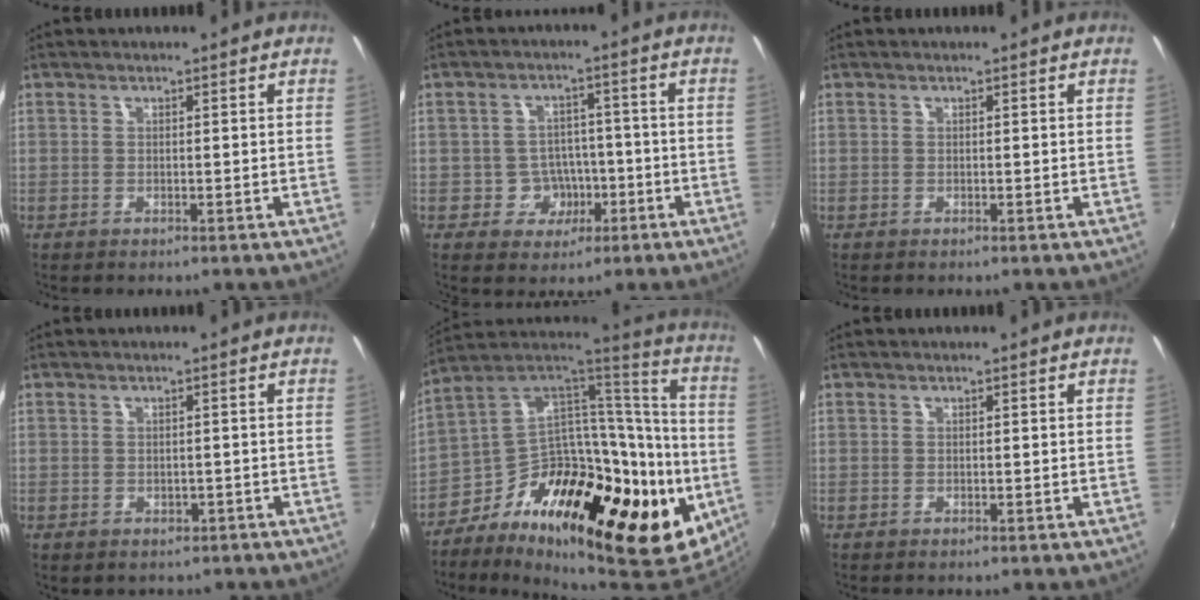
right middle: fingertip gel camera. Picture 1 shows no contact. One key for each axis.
{"total": 5.8, "fx": -2.1, "fy": 5.3, "fz": 1.2, "tx": -0.029, "ty": 0.018, "tz": -0.019}
{"total": 0.0}
{"total": 1.8, "fx": -0.7, "fy": 1.6, "fz": 0.5, "tx": -0.009, "ty": -0.005, "tz": -0.006}
{"total": 33.3, "fx": -12.2, "fy": 17.4, "fz": 25.6, "tx": -0.394, "ty": 0.015, "tz": -0.194}
{"total": 0.0}